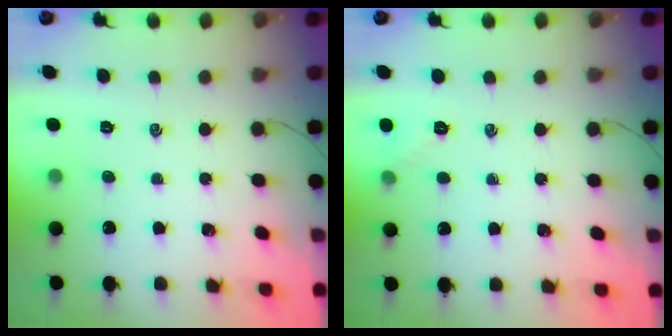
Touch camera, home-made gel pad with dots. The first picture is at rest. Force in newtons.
{"total": 4.7, "press": 4.5, "slide": 1.3}